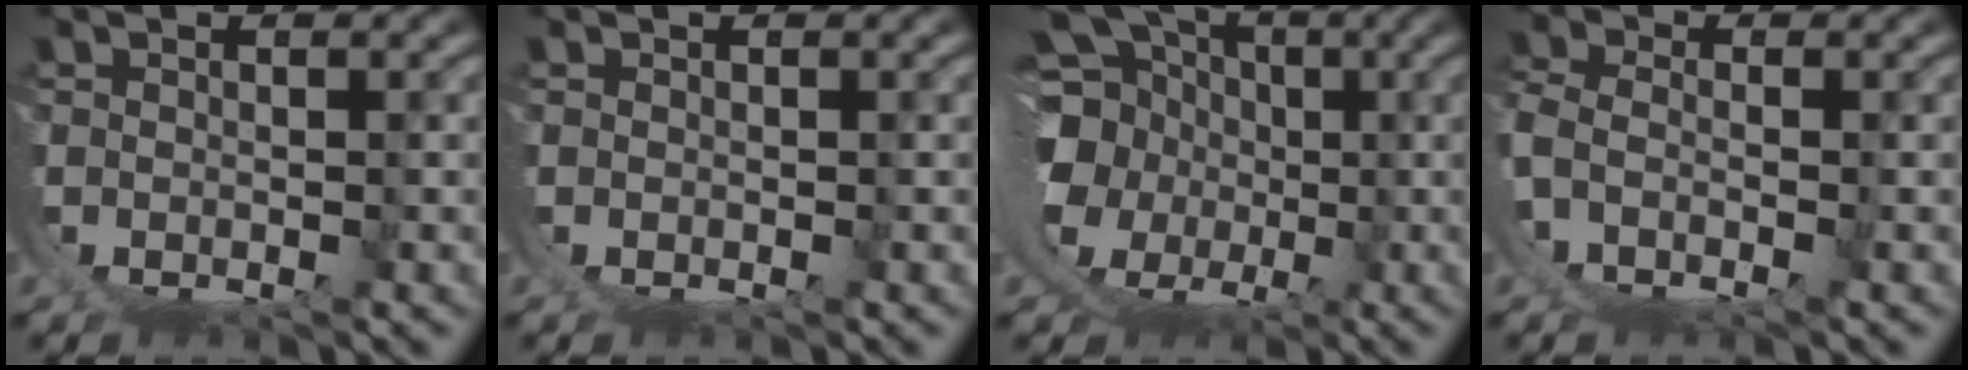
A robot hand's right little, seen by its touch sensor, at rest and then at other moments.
{"total": 0.0}
{"total": 16.0, "force": [1.7, 13.6, 8.3], "torque": [-0.169, -0.039, 0.017]}
{"total": 2.7, "force": [-1.1, 0.8, 2.3], "torque": [-0.057, -0.014, -0.013]}